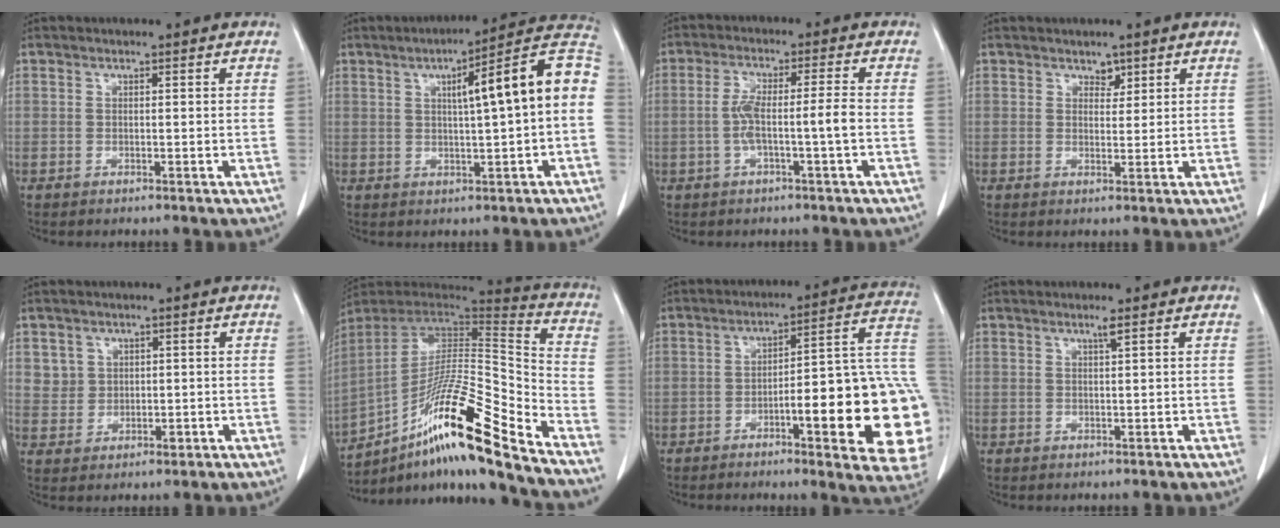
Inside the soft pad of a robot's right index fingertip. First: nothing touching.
{"total": 14.2, "force": [2.1, 0.8, 14.0], "torque": [-0.191, 0.035, 0.024]}
{"total": 5.6, "force": [-1.2, -0.1, 5.4], "torque": [-0.110, 0.016, -0.018]}
{"total": 1.8, "force": [1.3, 1.1, 0.6], "torque": [-0.003, -0.004, 0.020]}
{"total": 3.4, "force": [1.3, 3.2, 0.3], "torque": [0.004, -0.001, 0.030]}
{"total": 22.4, "force": [-14.6, 0.8, 17.0], "torque": [-0.284, -0.003, -0.261]}
{"total": 20.7, "force": [-4.8, 3.0, 20.0], "torque": [-0.169, 0.027, -0.052]}
{"total": 1.0, "force": [0.6, -0.3, 0.8], "torque": [-0.021, -0.003, 0.016]}